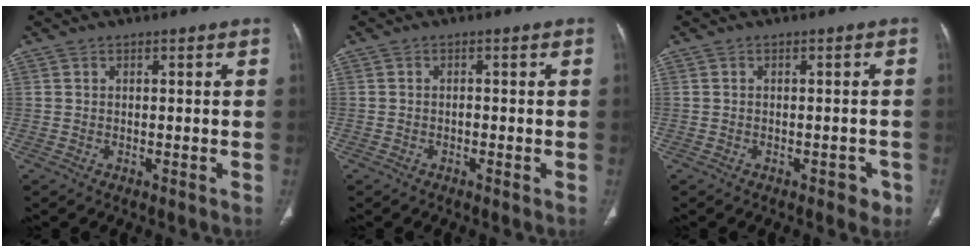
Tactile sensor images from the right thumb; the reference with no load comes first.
{"total": 0.6, "force": [-0.3, 0.3, 0.4], "torque": [-0.003, 0.002, -0.009]}
{"total": 2.3, "force": [-1.3, 1.4, 1.3], "torque": [-0.002, 0.008, -0.014]}